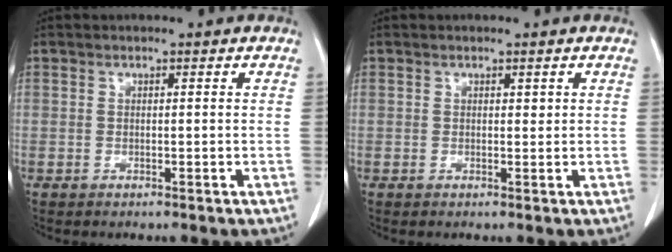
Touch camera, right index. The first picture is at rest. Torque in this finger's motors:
{"motor_torque": [-0.07, 0.12, 0.00, -0.01]}